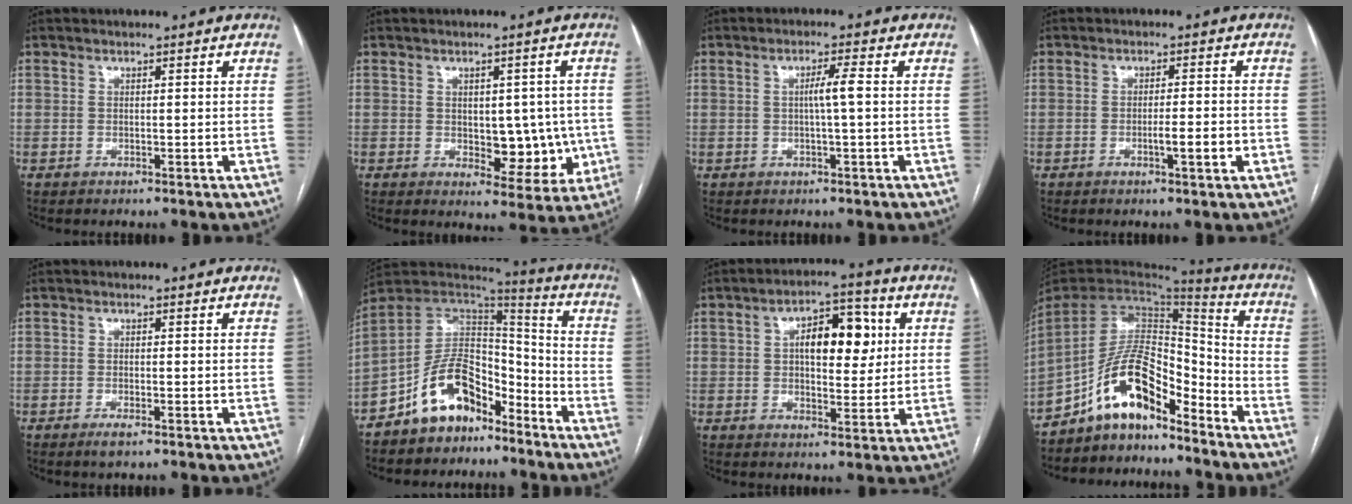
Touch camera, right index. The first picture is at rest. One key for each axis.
{"total": 7.7, "fx": -0.6, "fy": 4.4, "fz": 6.3, "tx": -0.060, "ty": 0.006, "tz": 0.004}
{"total": 2.9, "fx": 0.0, "fy": -0.3, "fz": 2.9, "tx": -0.050, "ty": 0.002, "tz": 0.000}
{"total": 3.5, "fx": -1.3, "fy": 0.1, "fz": 3.2, "tx": -0.050, "ty": -0.001, "tz": -0.020}
{"total": 1.8, "fx": -1.1, "fy": 0.3, "fz": 1.3, "tx": -0.024, "ty": -0.002, "tz": -0.018}
{"total": 12.2, "fx": -8.2, "fy": 6.5, "fz": 6.3, "tx": -0.113, "ty": 0.039, "tz": -0.151}
{"total": 9.7, "fx": 2.2, "fy": 4.4, "fz": 8.3, "tx": -0.123, "ty": 0.022, "tz": 0.032}
{"total": 12.5, "fx": -9.2, "fy": 4.5, "fz": 7.2, "tx": -0.133, "ty": 0.036, "tz": -0.169}